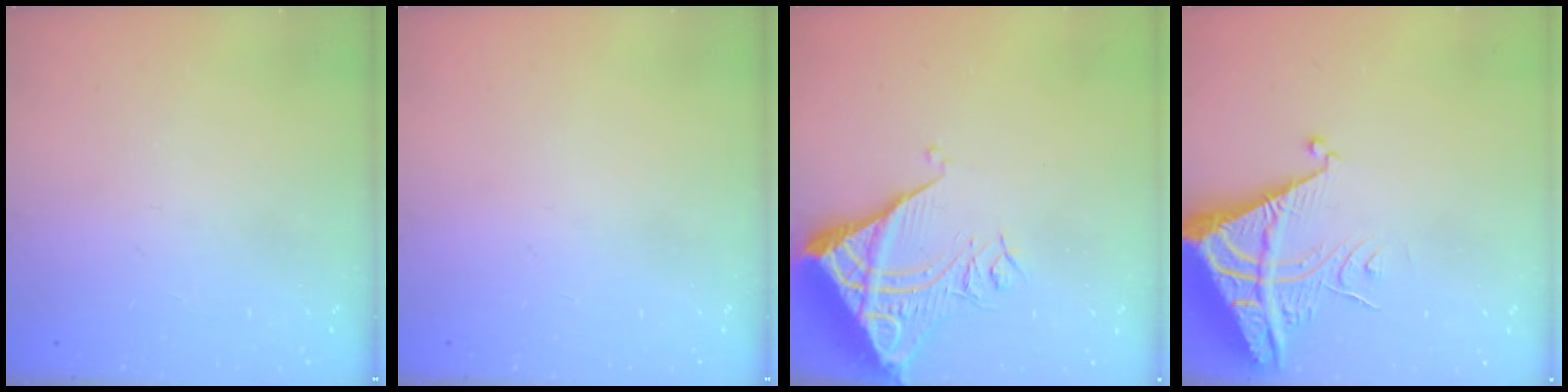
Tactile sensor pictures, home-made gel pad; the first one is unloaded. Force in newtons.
{"total": 0.0}
{"total": 10.6, "press": 10.6, "slide": 1.1}
{"total": 8.3, "press": 8.2, "slide": 1.0}